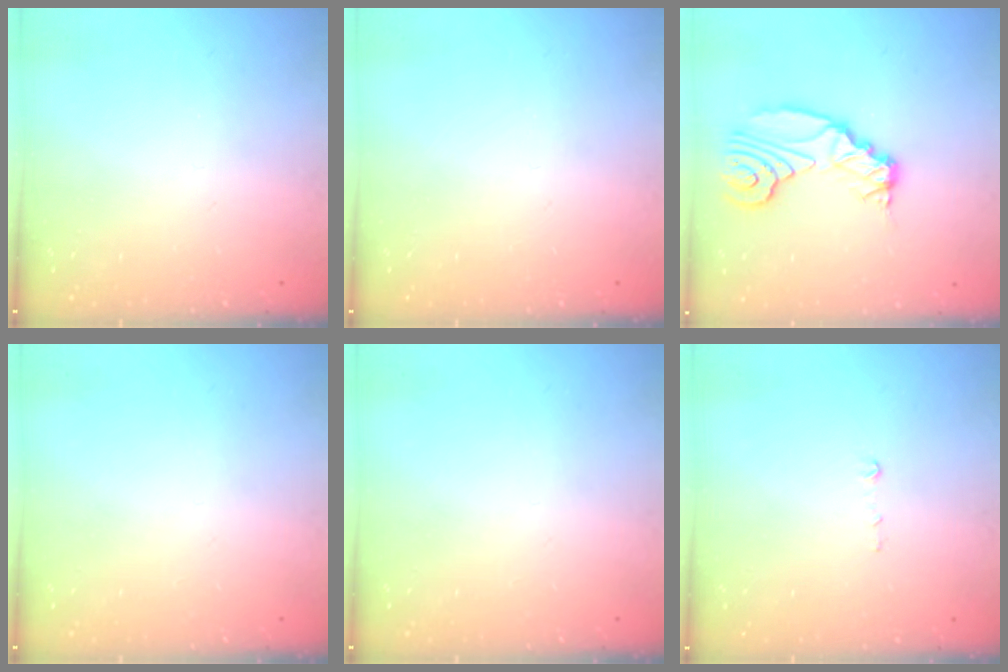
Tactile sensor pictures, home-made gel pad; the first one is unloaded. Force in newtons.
{"total": 0.0}
{"total": 11.7, "press": 11.6, "slide": 1.6}
{"total": 0.0}
{"total": 0.0}
{"total": 4.5, "press": 4.2, "slide": 1.7}